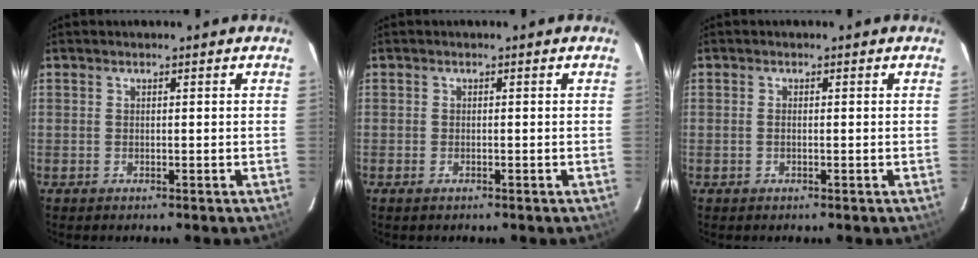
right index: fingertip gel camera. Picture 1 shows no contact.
{"total": 1.1, "force": [-0.8, 0.6, 0.6], "torque": [-0.012, -0.003, -0.015]}
{"total": 0.7, "force": [-0.1, 0.3, 0.6], "torque": [-0.013, 0.001, -0.004]}